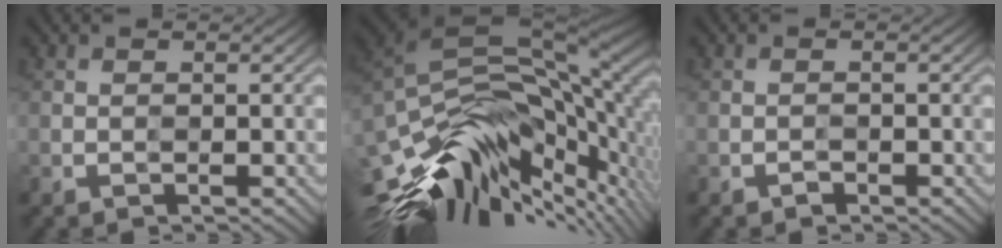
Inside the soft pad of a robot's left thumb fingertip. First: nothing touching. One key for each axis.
{"total": 14.4, "fx": -4.7, "fy": 7.0, "fz": 11.7, "tx": -0.236, "ty": -0.003, "tz": -0.082}
{"total": 0.9, "fx": -0.9, "fy": 0.2, "fz": -0.1, "tx": 0.006, "ty": 0.002, "tz": -0.014}